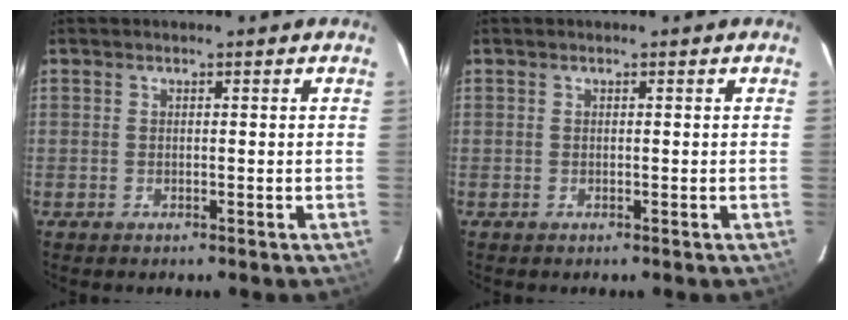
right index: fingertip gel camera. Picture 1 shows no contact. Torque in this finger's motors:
{"motor_torque": [0.00, 0.00, 0.01, 0.00]}